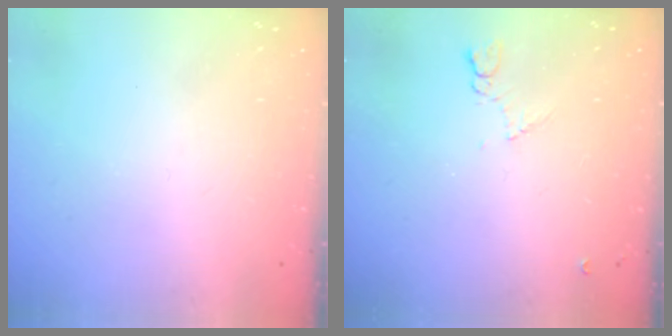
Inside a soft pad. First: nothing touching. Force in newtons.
{"total": 5.2, "press": 5.1, "slide": 0.8}